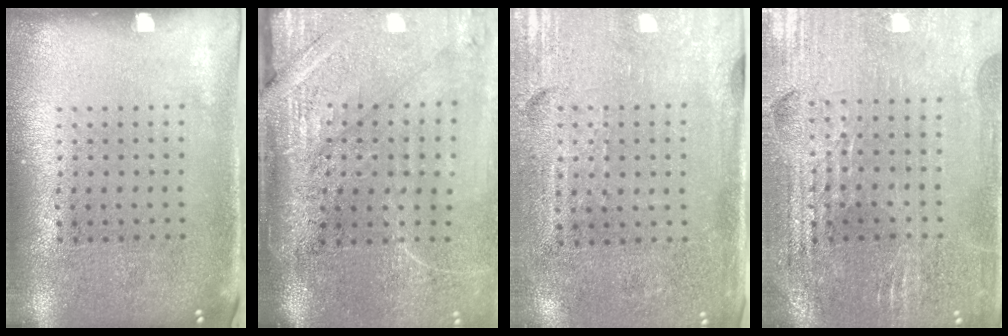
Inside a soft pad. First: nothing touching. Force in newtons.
{"total": 4.4, "press": 3.8, "slide": 2.2}
{"total": 3.5, "press": 3.0, "slide": 1.7}
{"total": 2.9, "press": 2.8, "slide": 0.4}